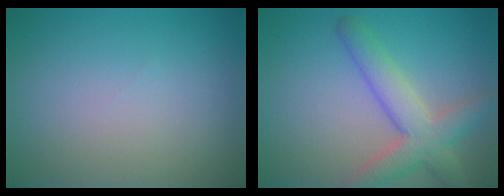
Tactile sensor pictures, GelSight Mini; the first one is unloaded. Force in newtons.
{"total": 5.1, "press": 5.1, "slide": 0.2}